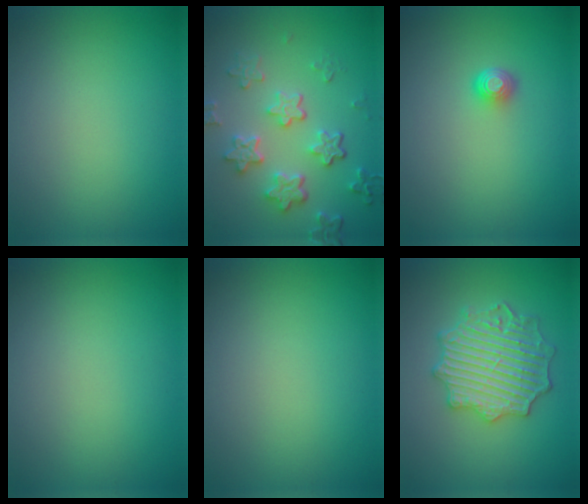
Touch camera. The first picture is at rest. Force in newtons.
{"total": 5.3, "press": 4.2, "slide": 3.3}
{"total": 1.6, "press": 1.2, "slide": 1.2}
{"total": 0.0}
{"total": 0.0}
{"total": 5.2, "press": 5.1, "slide": 0.9}